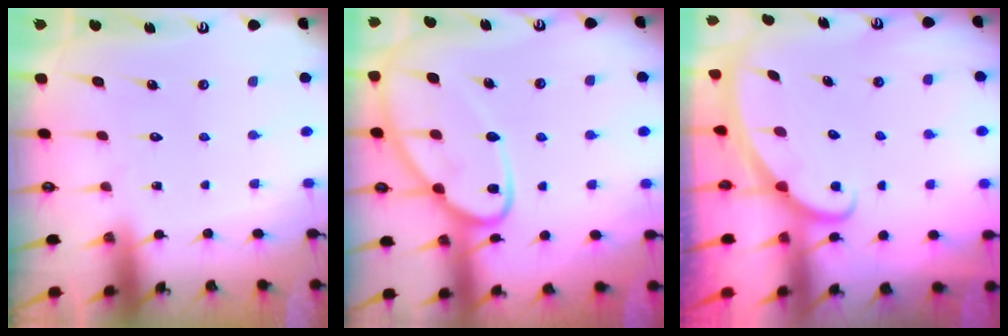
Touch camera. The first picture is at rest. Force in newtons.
{"total": 15.4, "press": 15.4, "slide": 1.3}
{"total": 2.1, "press": 2.1, "slide": 0.2}